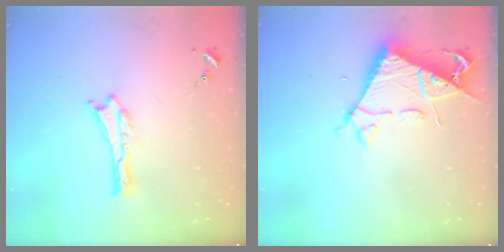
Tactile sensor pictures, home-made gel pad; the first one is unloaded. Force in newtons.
{"total": 7.1, "press": 7.1, "slide": 0.8}